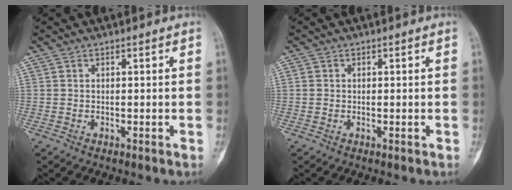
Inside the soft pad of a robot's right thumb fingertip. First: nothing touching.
{"total": 0.6, "force": [0.0, 0.6, 0.1], "torque": [0.005, 0.003, -0.001]}